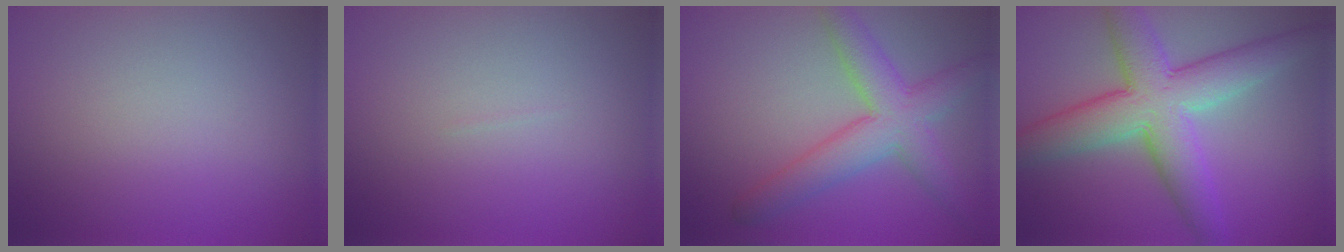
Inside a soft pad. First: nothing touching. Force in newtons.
{"total": 0.0}
{"total": 5.6, "press": 5.6, "slide": 0.2}
{"total": 8.4, "press": 8.4, "slide": 0.3}